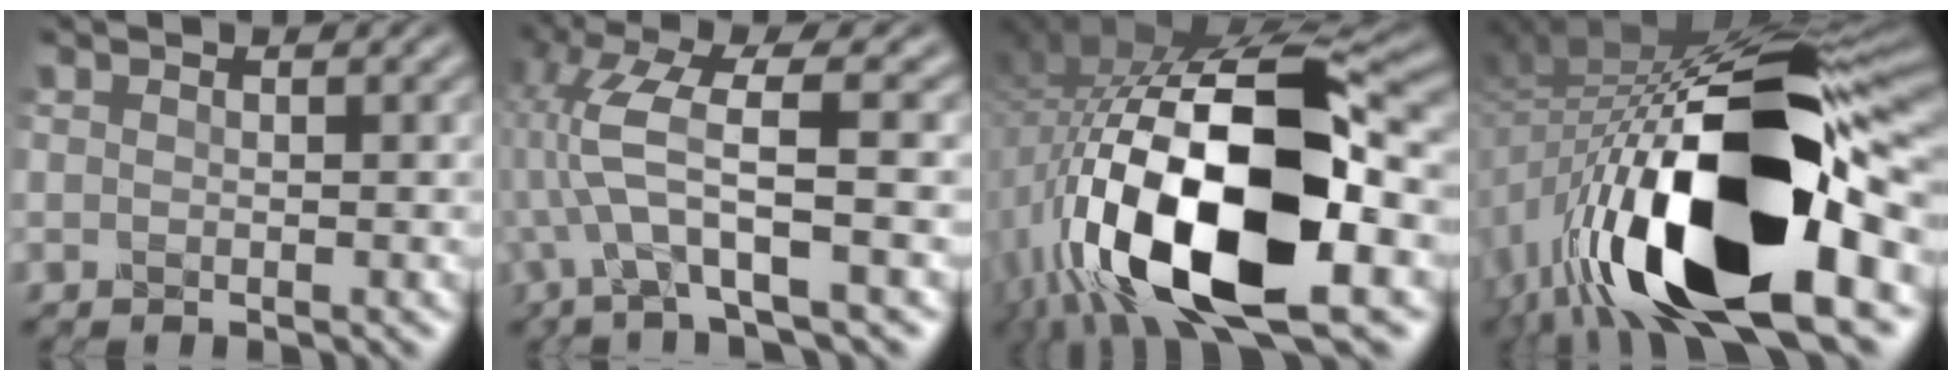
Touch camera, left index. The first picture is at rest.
{"total": 6.8, "force": [-0.7, 1.2, 6.7], "torque": [-0.154, 0.016, -0.017]}
{"total": 17.7, "force": [-5.0, 7.7, 15.2], "torque": [-0.300, -0.004, -0.078]}
{"total": 18.7, "force": [-6.4, 7.9, 15.7], "torque": [-0.290, -0.014, -0.101]}